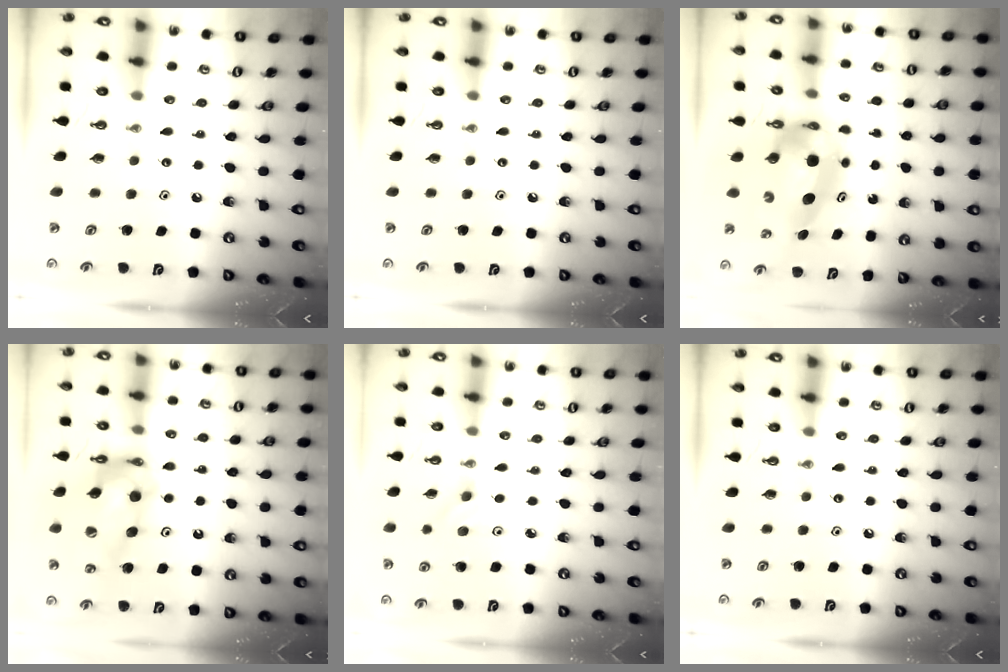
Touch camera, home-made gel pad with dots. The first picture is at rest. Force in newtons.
{"total": 0.0}
{"total": 9.2, "press": 9.2, "slide": 0.6}
{"total": 16.2, "press": 16.1, "slide": 1.7}
{"total": 2.6, "press": 2.1, "slide": 1.5}
{"total": 0.0}